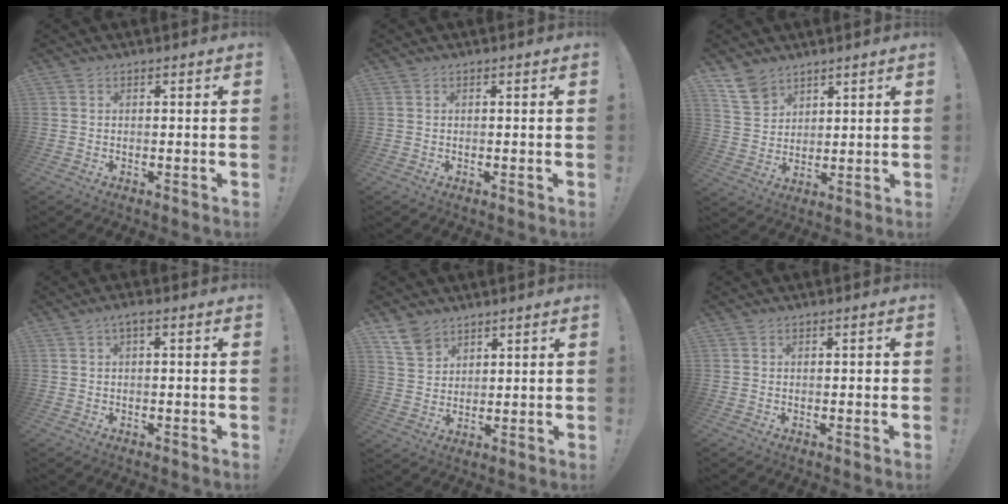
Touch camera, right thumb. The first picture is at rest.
{"total": 0.0}
{"total": 9.4, "force": [6.9, 5.9, 2.5], "torque": [-0.041, -0.042, 0.137]}
{"total": 1.8, "force": [-0.5, 0.1, 1.7], "torque": [-0.031, 0.005, -0.010]}
{"total": 8.1, "force": [6.0, 5.1, 2.1], "torque": [-0.036, -0.035, 0.118]}
{"total": 0.6, "force": [-0.2, 0.4, 0.3], "torque": [-0.010, 0.004, -0.002]}